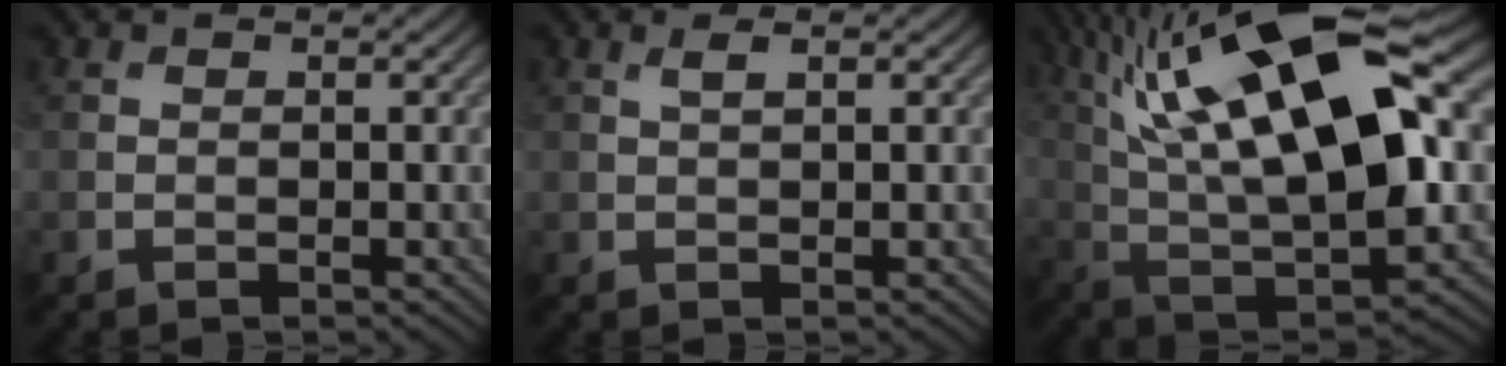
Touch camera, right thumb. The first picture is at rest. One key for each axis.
{"total": 1.2, "fx": 0.6, "fy": 0.3, "fz": 1.0, "tx": -0.022, "ty": 0.003, "tz": 0.013}
{"total": 20.3, "fx": 6.8, "fy": 7.6, "fz": 17.6, "tx": -0.343, "ty": 0.033, "tz": 0.126}